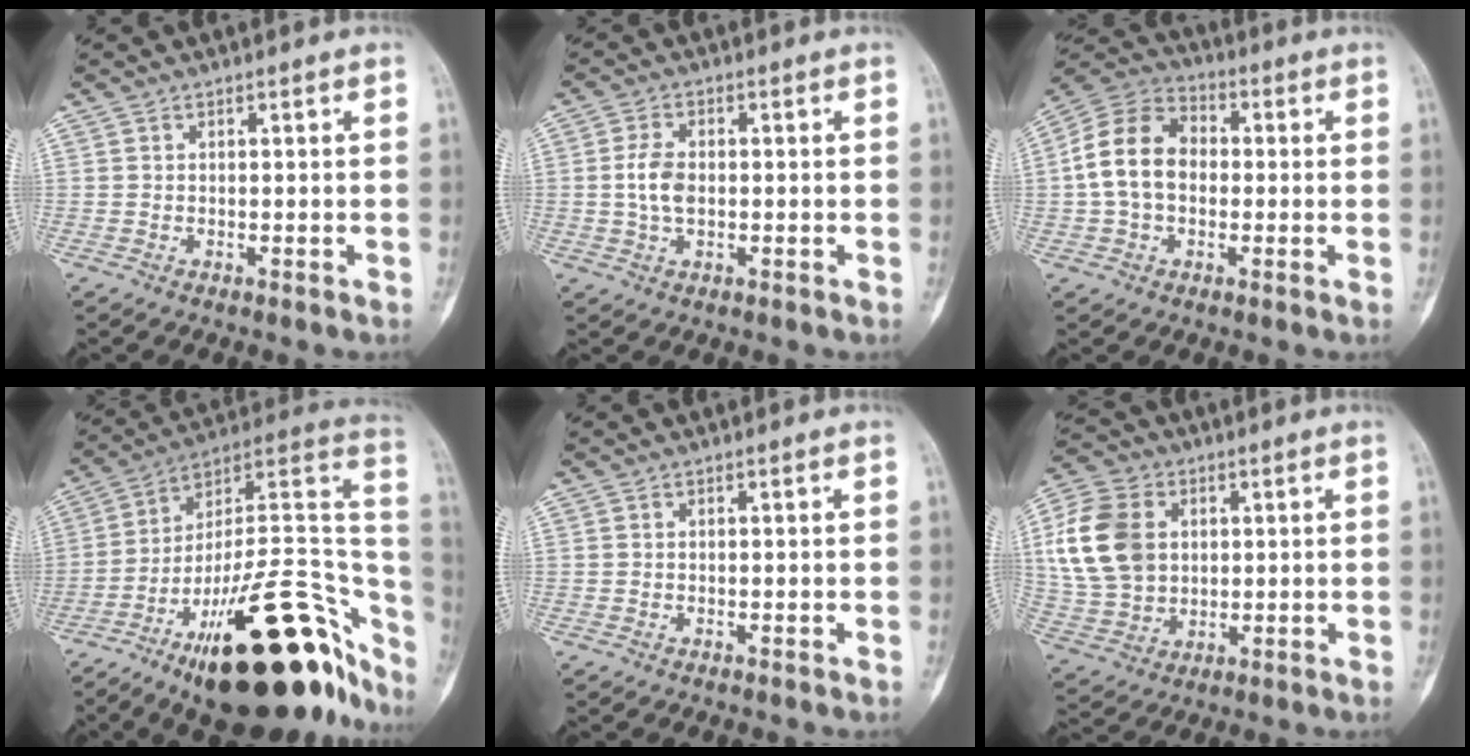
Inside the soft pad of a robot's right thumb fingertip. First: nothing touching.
{"total": 5.1, "force": [-0.1, 3.0, 4.1], "torque": [-0.085, 0.005, -0.004]}
{"total": 12.7, "force": [-0.2, 9.3, 8.7], "torque": [-0.151, 0.035, -0.014]}
{"total": 36.2, "force": [-17.6, 13.3, 28.7], "torque": [-0.312, 0.086, -0.271]}
{"total": 0.0}
{"total": 15.8, "force": [3.1, 11.9, 9.9], "torque": [-0.184, 0.004, 0.061]}